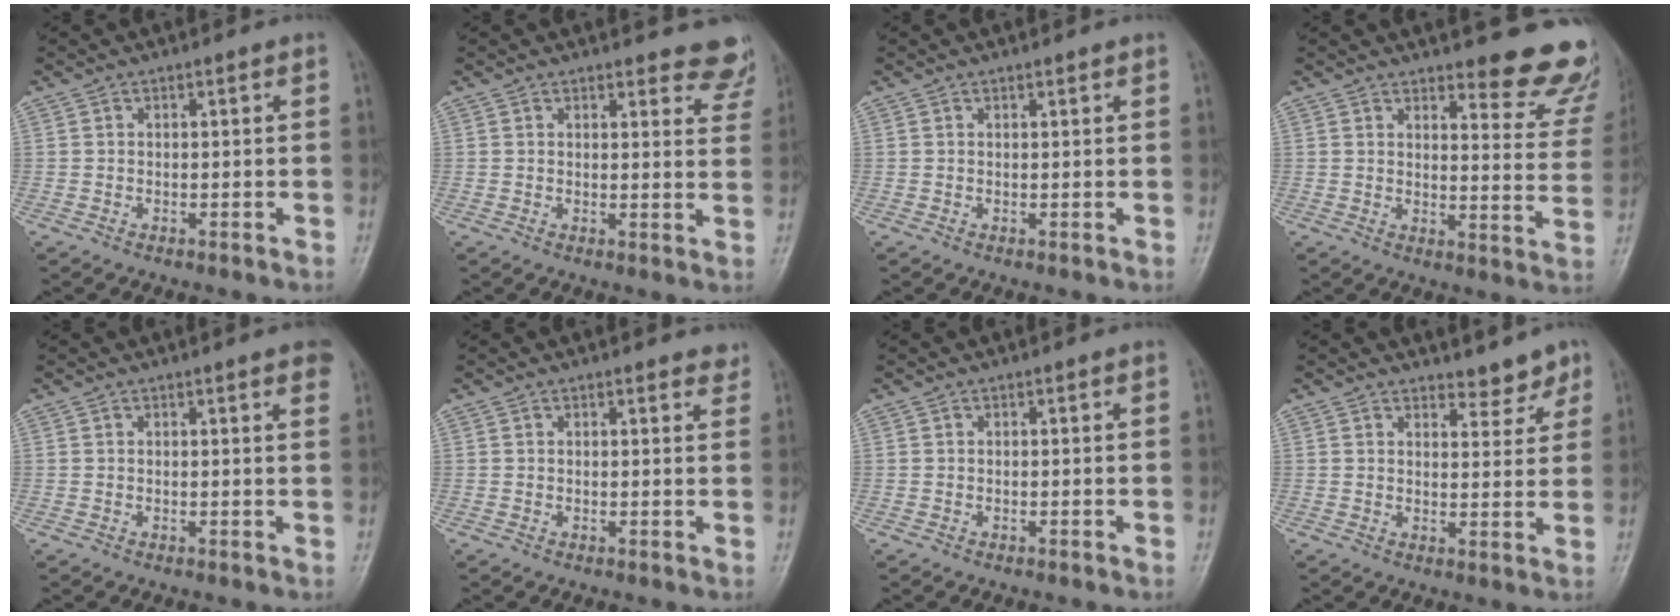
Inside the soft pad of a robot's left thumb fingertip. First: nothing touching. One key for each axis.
{"total": 7.9, "fx": 7.2, "fy": 2.5, "fz": 2.2, "tx": 0.020, "ty": -0.039, "tz": 0.058}
{"total": 0.5, "fx": 0.5, "fy": 0.0, "fz": 0.2, "tx": -0.007, "ty": -0.003, "tz": 0.008}
{"total": 14.4, "fx": 12.1, "fy": 4.1, "fz": 6.7, "tx": -0.032, "ty": -0.099, "tz": 0.125}
{"total": 3.5, "fx": 2.4, "fy": 0.5, "fz": 2.5, "tx": -0.024, "ty": -0.001, "tz": 0.021}
{"total": 2.7, "fx": 2.4, "fy": 0.9, "fz": 1.0, "tx": 0.004, "ty": -0.009, "tz": 0.018}
{"total": 0.0}
{"total": 4.5, "fx": 3.8, "fy": 2.1, "fz": 1.1, "tx": 0.012, "ty": -0.030, "tz": 0.049}